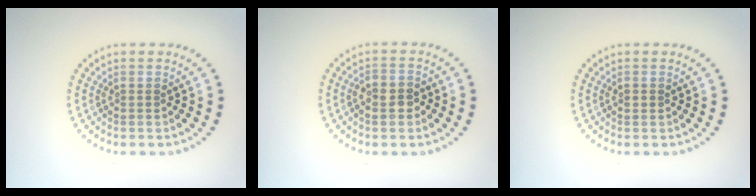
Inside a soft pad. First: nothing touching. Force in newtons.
{"total": 2.2, "press": 2.1, "slide": 0.7}
{"total": 0.8, "press": 0.8, "slide": 0.1}